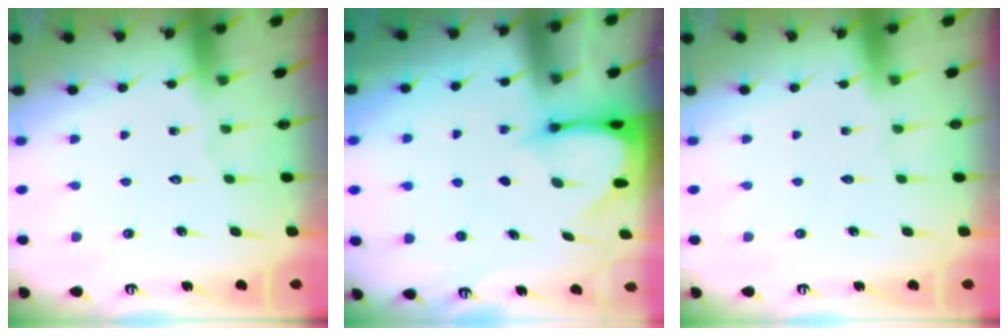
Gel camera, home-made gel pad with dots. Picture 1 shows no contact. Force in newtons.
{"total": 3.3, "press": 3.2, "slide": 0.3}
{"total": 0.0}